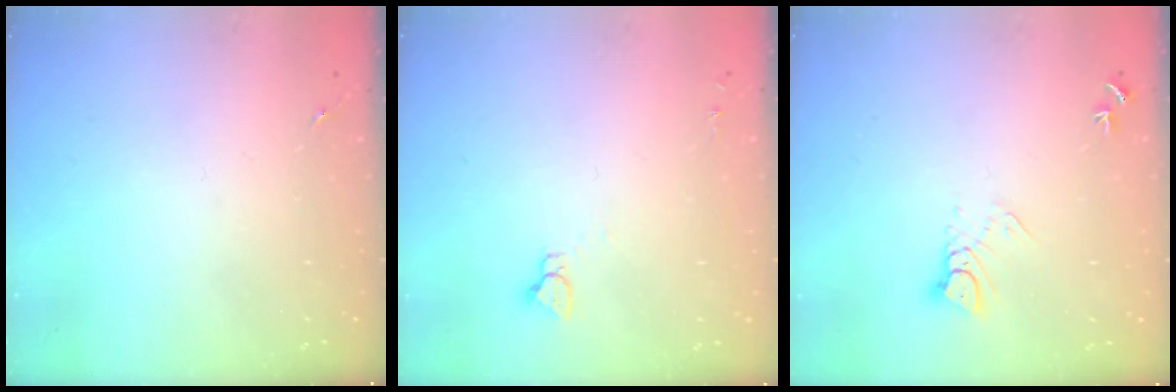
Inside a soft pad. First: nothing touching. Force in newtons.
{"total": 2.9, "press": 2.9, "slide": 0.2}
{"total": 4.9, "press": 4.8, "slide": 0.3}